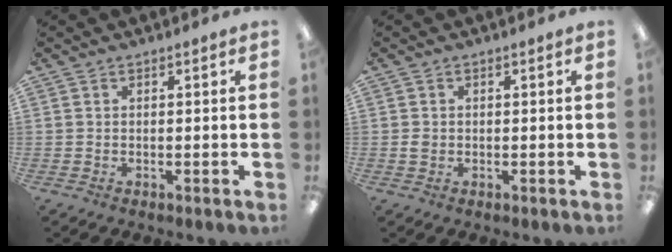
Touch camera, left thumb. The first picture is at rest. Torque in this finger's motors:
{"motor_torque": [-0.04, 0.02, -0.02, -0.14, 0.00]}